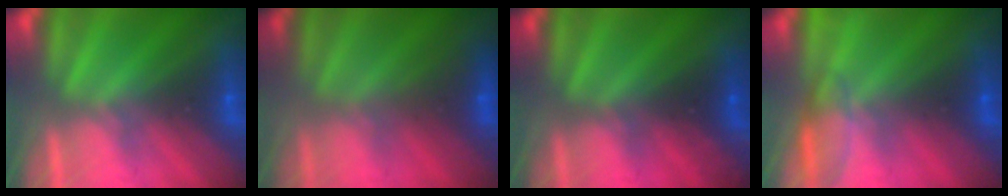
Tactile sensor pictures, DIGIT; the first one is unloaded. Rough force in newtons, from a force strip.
{"total": 2.8}
{"total": 2.4}
{"total": 4.8}